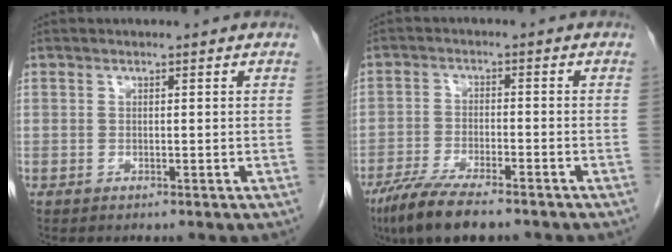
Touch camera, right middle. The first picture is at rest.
{"total": 10.0, "force": [-7.7, 1.9, 6.2], "torque": [-0.107, -0.023, -0.128]}